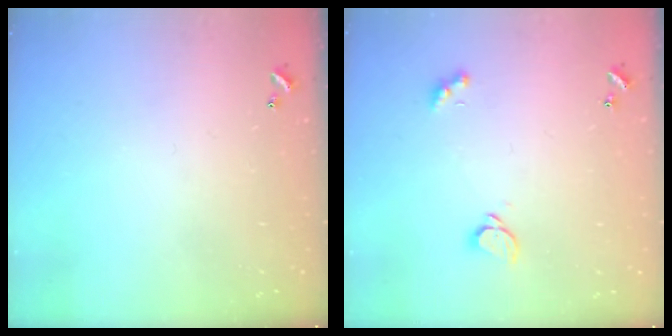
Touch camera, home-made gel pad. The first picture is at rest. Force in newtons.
{"total": 1.9, "press": 1.8, "slide": 0.5}